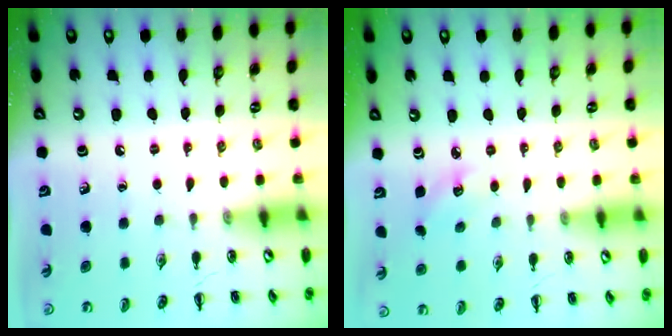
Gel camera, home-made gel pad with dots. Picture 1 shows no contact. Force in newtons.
{"total": 3.5, "press": 3.4, "slide": 1.0}